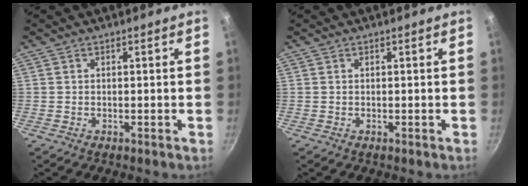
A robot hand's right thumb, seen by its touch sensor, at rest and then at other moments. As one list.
[{"total": 0.0}]